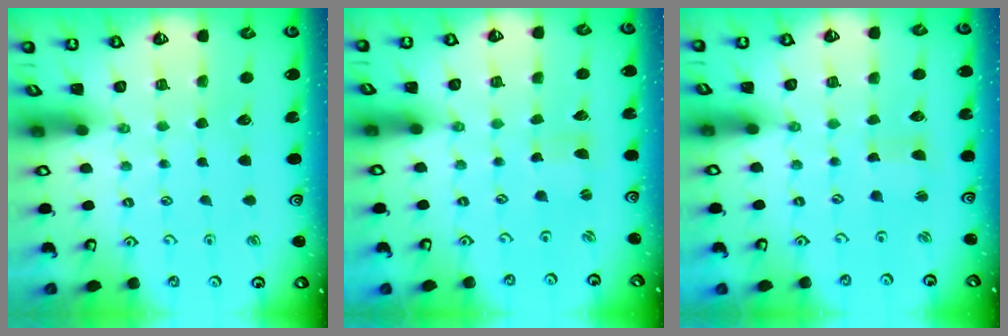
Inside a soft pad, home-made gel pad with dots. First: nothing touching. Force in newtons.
{"total": 0.9, "press": 0.8, "slide": 0.1}
{"total": 1.3, "press": 1.3, "slide": 0.3}